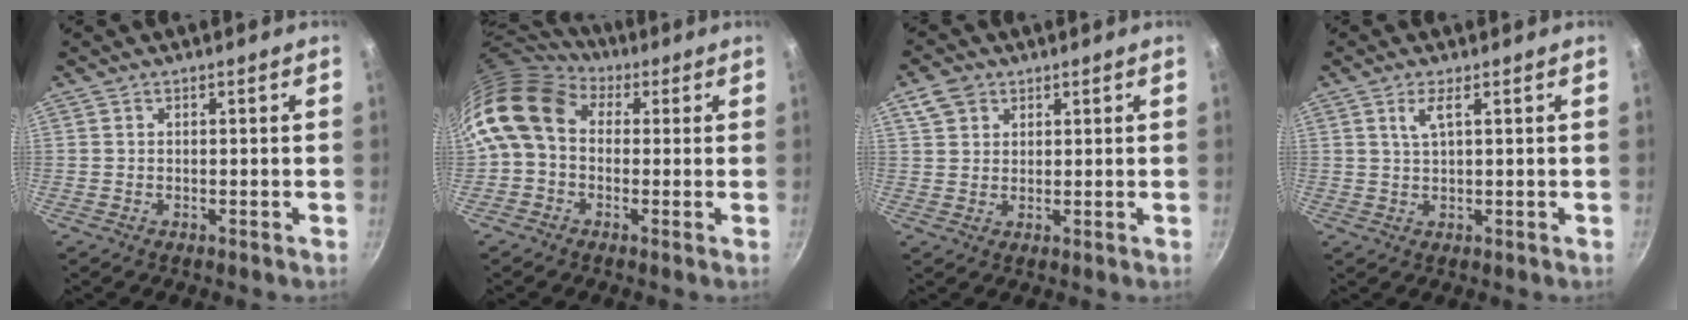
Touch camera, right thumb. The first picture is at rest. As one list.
[{"total": 11.5, "force": [2.0, 8.8, 7.1], "torque": [-0.120, 0.015, 0.013]}, {"total": 4.8, "force": [2.5, 3.7, 1.9], "torque": [-0.021, -0.001, 0.043]}, {"total": 3.0, "force": [1.2, 0.7, 2.6], "torque": [-0.056, 0.001, 0.029]}]